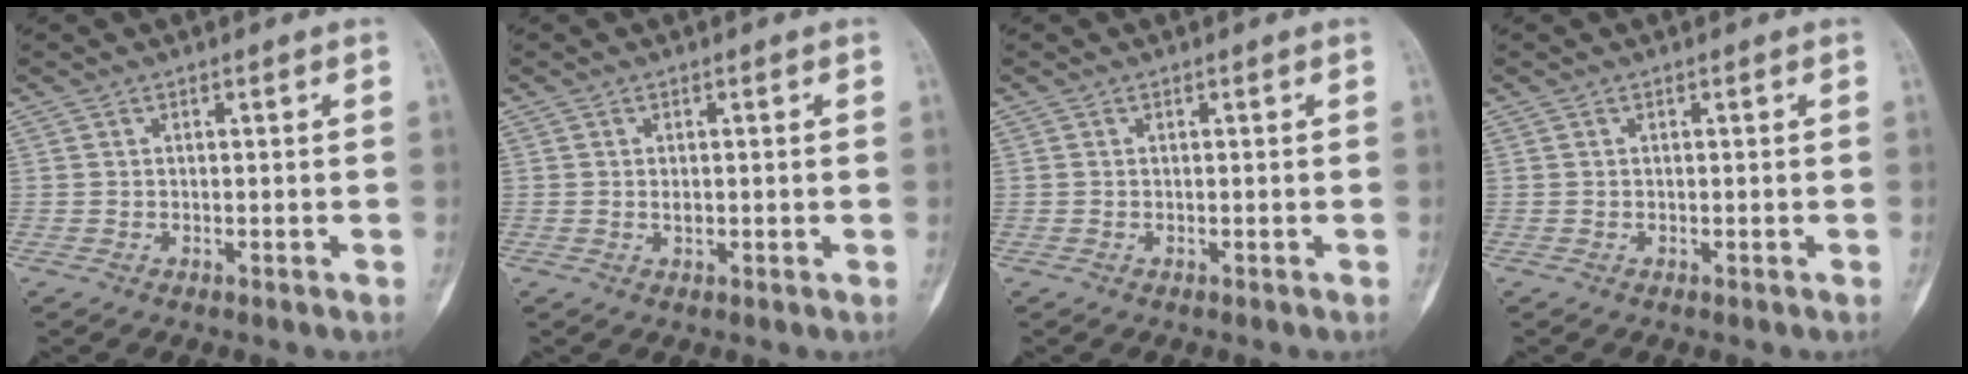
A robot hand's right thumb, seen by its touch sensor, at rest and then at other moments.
{"total": 1.2, "force": [0.0, 0.6, 1.0], "torque": [-0.015, -0.002, 0.000]}
{"total": 0.0}
{"total": 0.0}